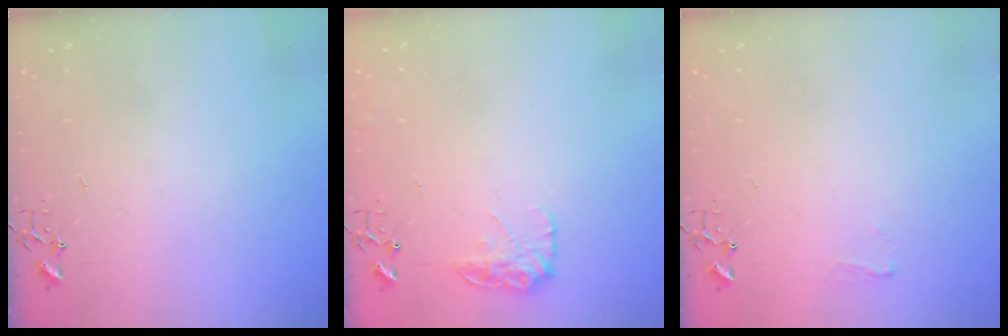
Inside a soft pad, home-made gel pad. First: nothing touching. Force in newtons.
{"total": 11.4, "press": 11.3, "slide": 0.4}
{"total": 5.2, "press": 5.1, "slide": 0.6}